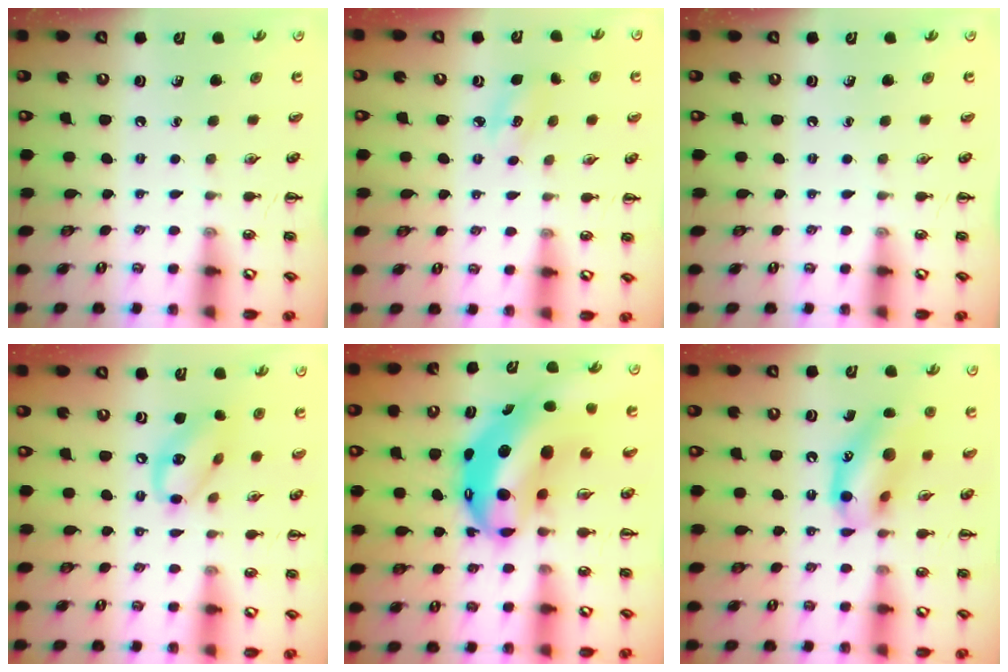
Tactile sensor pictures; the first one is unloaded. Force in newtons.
{"total": 4.9, "press": 4.7, "slide": 1.2}
{"total": 0.0}
{"total": 10.9, "press": 10.6, "slide": 2.2}
{"total": 15.2, "press": 14.7, "slide": 4.0}
{"total": 14.9, "press": 14.6, "slide": 2.8}